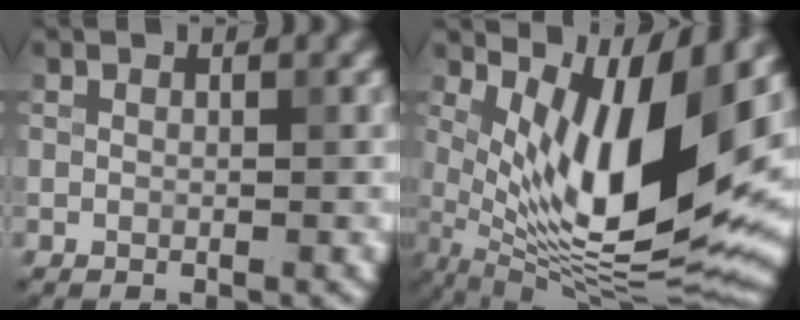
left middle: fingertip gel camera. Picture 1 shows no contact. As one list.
[{"total": 12.6, "force": [3.0, 4.3, 11.5], "torque": [-0.199, -0.020, 0.060]}]